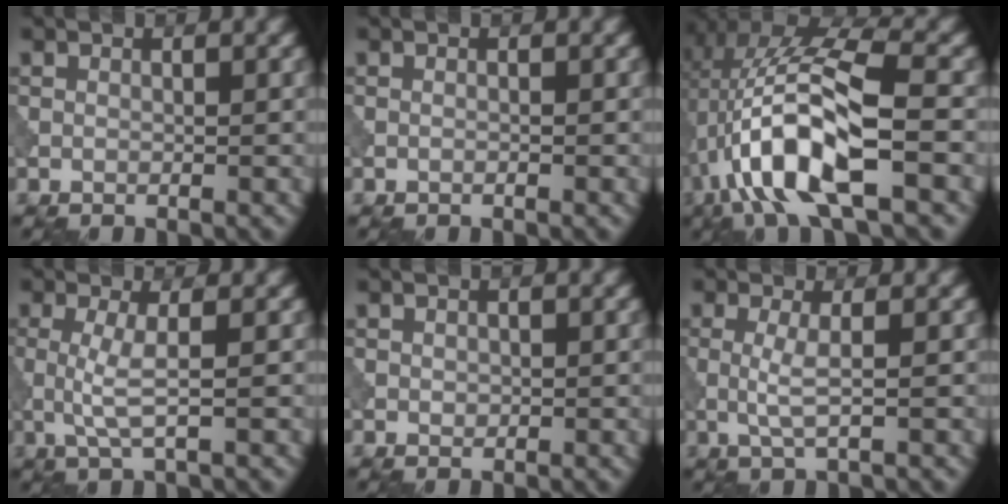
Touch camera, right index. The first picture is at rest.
{"total": 0.0}
{"total": 11.9, "force": [-2.7, 4.0, 10.8], "torque": [-0.208, 0.018, -0.055]}
{"total": 2.8, "force": [0.0, 0.5, 2.7], "torque": [-0.060, -0.003, -0.002]}
{"total": 0.5, "force": [0.1, 0.4, 0.3], "torque": [-0.003, -0.001, 0.002]}
{"total": 2.2, "force": [0.0, 0.4, 2.2], "torque": [-0.048, -0.003, -0.002]}